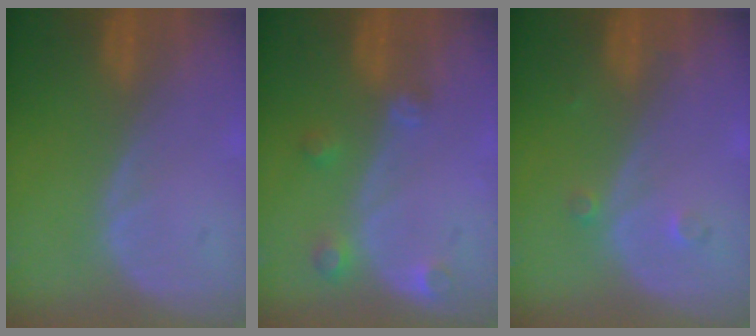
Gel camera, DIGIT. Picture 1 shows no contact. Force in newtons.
{"total": 3.2, "press": 2.9, "slide": 1.3}
{"total": 1.5, "press": 1.2, "slide": 0.8}